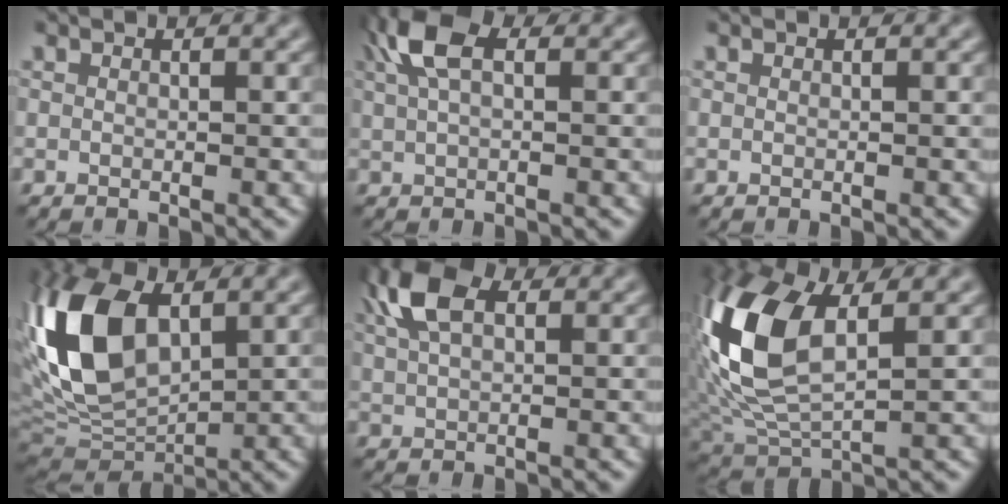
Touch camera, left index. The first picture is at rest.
{"total": 5.1, "force": [2.3, 2.3, 3.9], "torque": [-0.088, 0.017, 0.035]}
{"total": 0.0}
{"total": 12.8, "force": [2.8, 7.3, 10.2], "torque": [-0.240, 0.022, 0.044]}
{"total": 6.3, "force": [2.9, 3.2, 4.5], "torque": [-0.113, 0.021, 0.050]}
{"total": 12.0, "force": [2.1, 6.2, 10.0], "torque": [-0.243, 0.013, 0.035]}